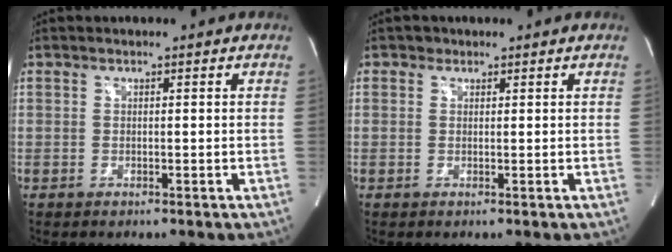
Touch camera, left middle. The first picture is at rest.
{"total": 1.0, "force": [0.6, 0.8, 0.1], "torque": [0.002, 0.000, 0.006]}